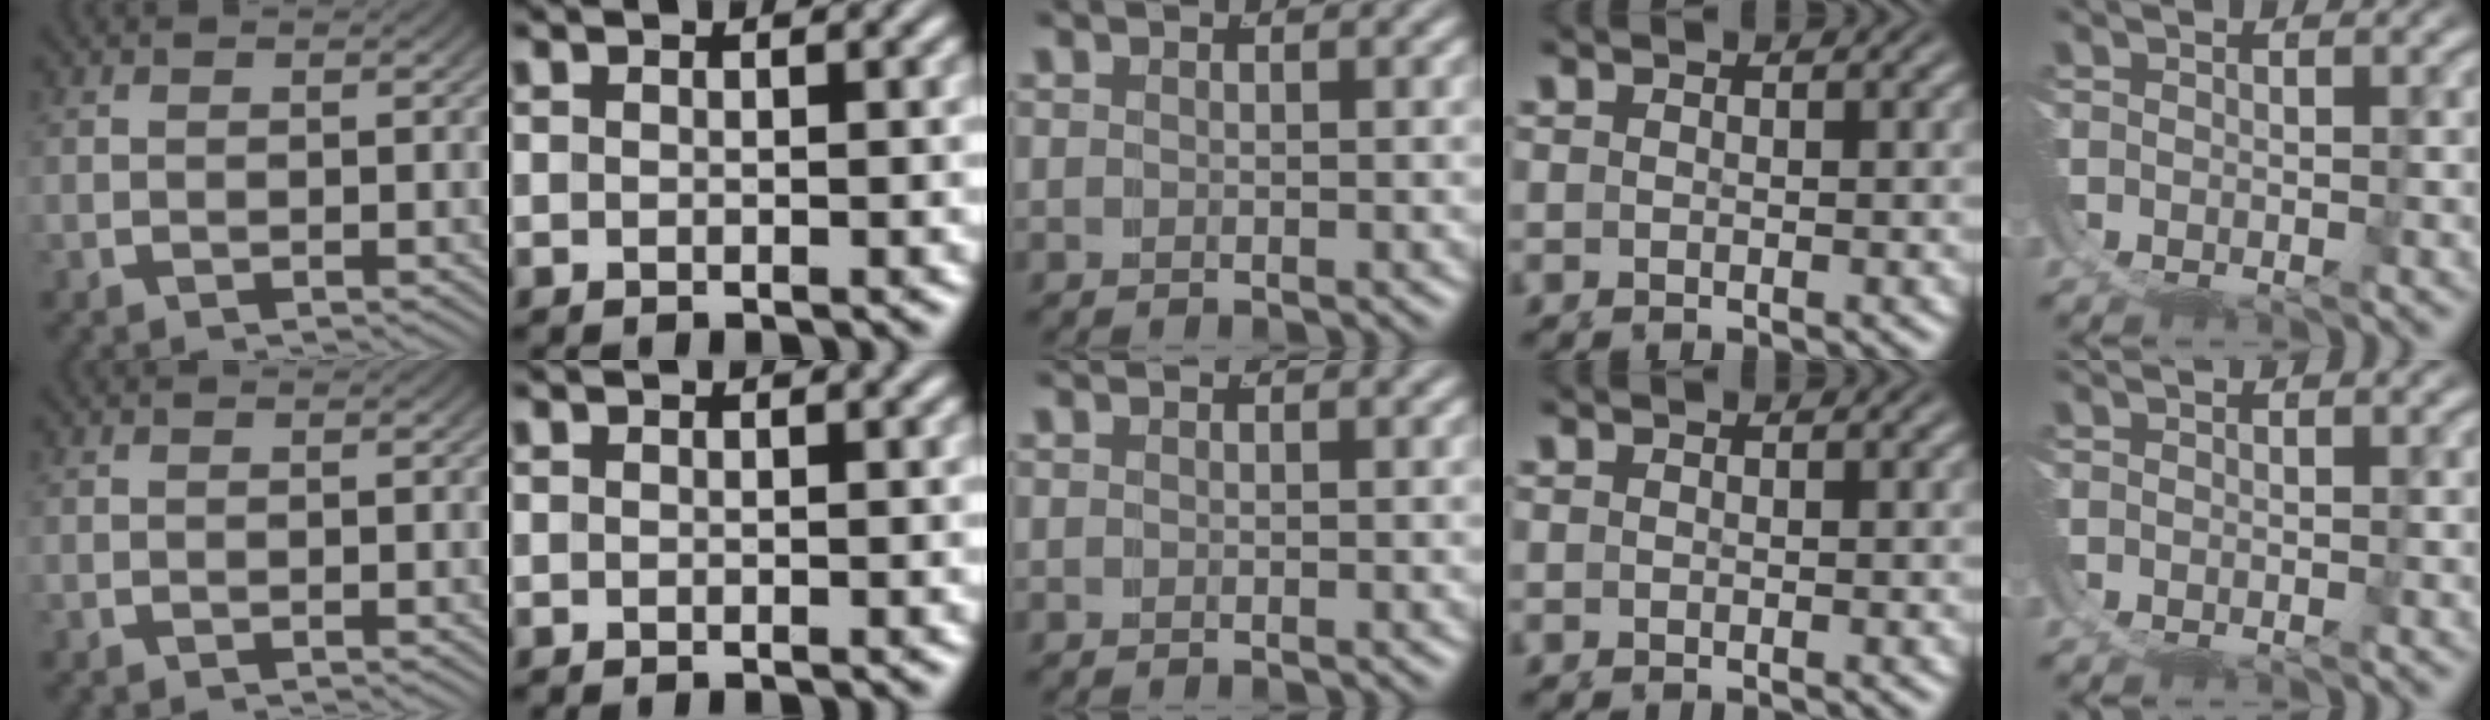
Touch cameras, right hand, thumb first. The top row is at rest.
{}